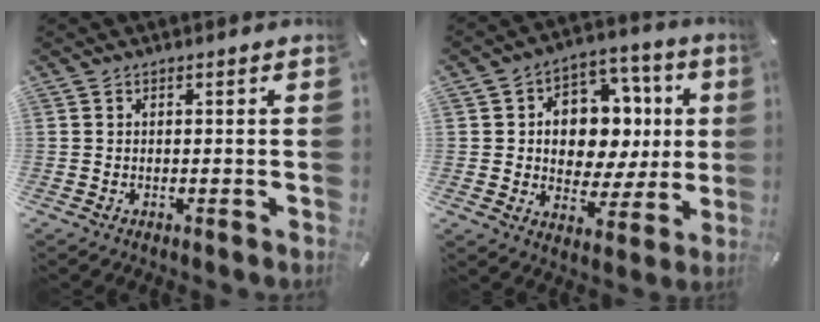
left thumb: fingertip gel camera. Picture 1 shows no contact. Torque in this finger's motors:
{"motor_torque": [2.13, 2.11, 1.74, -0.02, 0.19]}